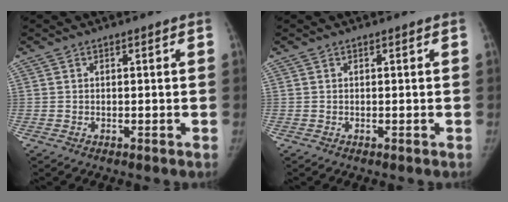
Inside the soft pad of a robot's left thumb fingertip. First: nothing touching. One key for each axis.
{"total": 0.0}